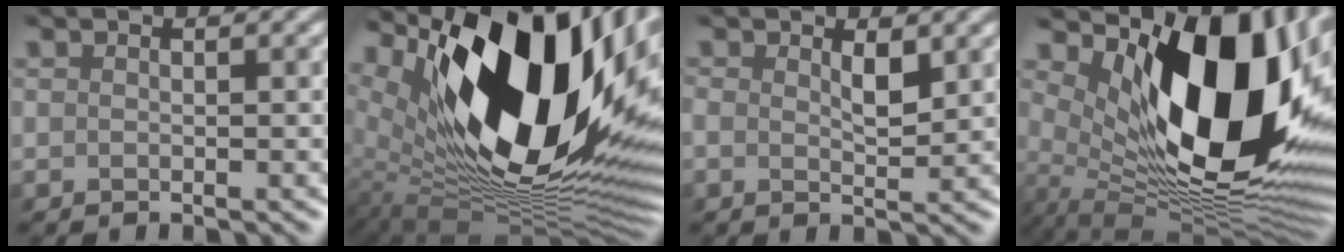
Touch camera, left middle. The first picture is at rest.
{"total": 19.0, "force": [7.3, 8.9, 15.1], "torque": [-0.249, 0.013, 0.128]}
{"total": 1.3, "force": [0.9, 0.1, 0.9], "torque": [-0.017, 0.008, 0.017]}
{"total": 14.9, "force": [3.6, 7.1, 12.6], "torque": [-0.177, -0.020, 0.075]}